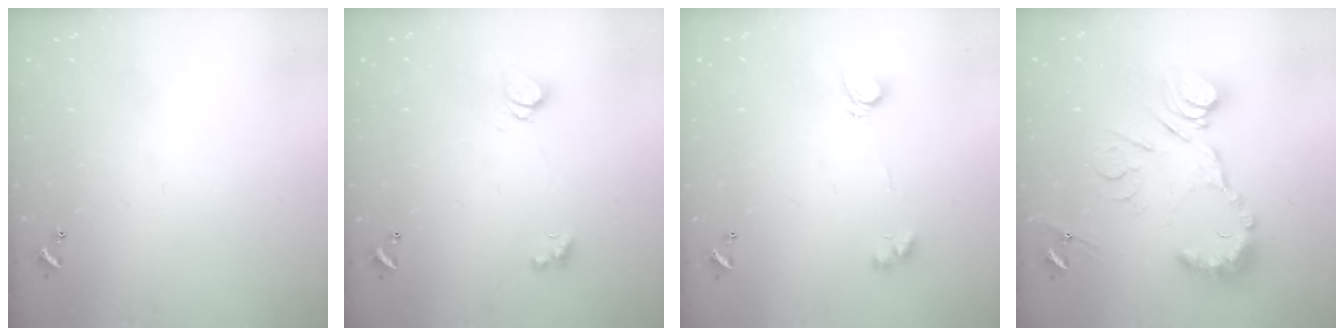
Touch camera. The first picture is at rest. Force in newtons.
{"total": 1.6, "press": 1.6, "slide": 0.2}
{"total": 3.1, "press": 3.1, "slide": 0.6}
{"total": 15.6, "press": 15.5, "slide": 1.7}